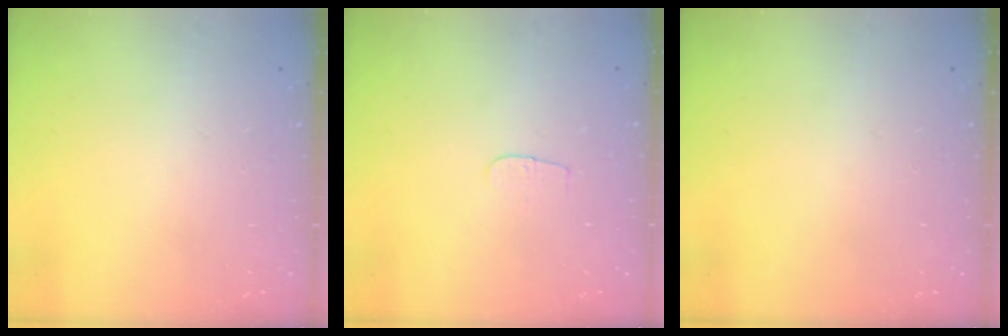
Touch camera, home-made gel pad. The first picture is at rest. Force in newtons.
{"total": 2.9, "press": 2.8, "slide": 0.3}
{"total": 0.0}